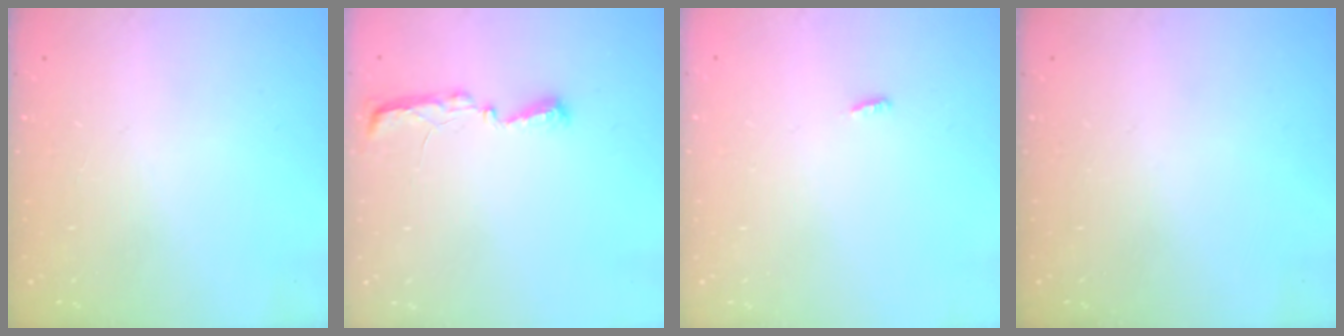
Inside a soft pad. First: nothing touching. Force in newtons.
{"total": 5.4, "press": 5.3, "slide": 0.7}
{"total": 2.8, "press": 2.7, "slide": 0.8}
{"total": 0.0}